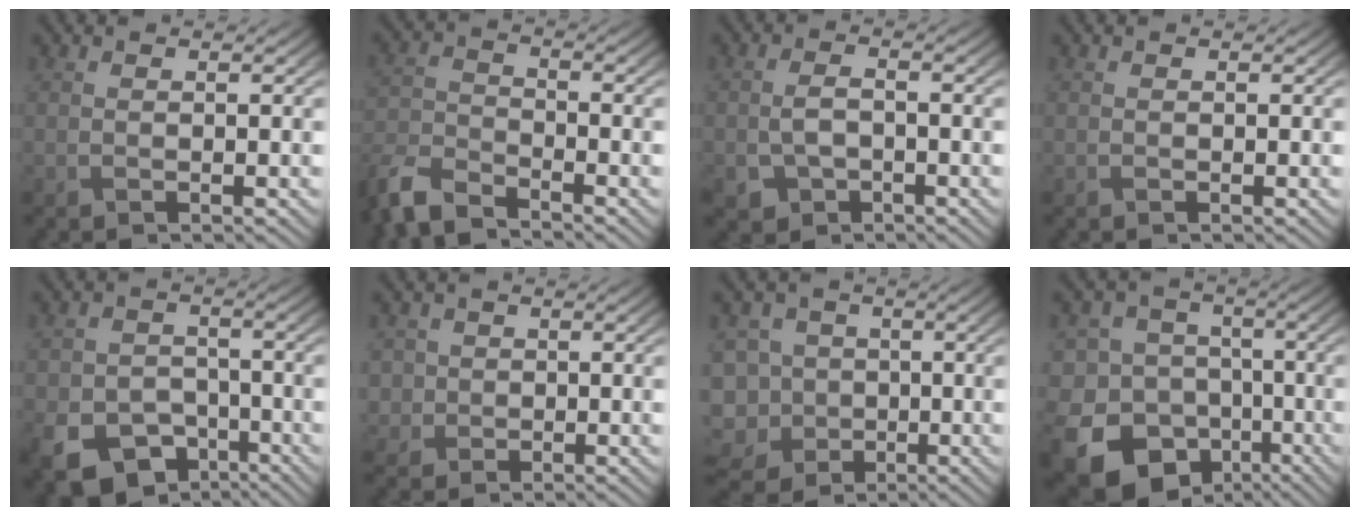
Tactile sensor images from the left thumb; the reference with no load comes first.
{"total": 6.8, "force": [-6.1, 1.8, 2.5], "torque": [-0.060, -0.014, -0.138]}
{"total": 3.5, "force": [-1.3, 2.4, 2.2], "torque": [-0.054, -0.006, -0.023]}
{"total": 0.0}
{"total": 10.3, "force": [-5.9, 7.3, 4.2], "torque": [-0.091, -0.036, -0.099]}
{"total": 3.2, "force": [0.2, 3.2, 0.4], "torque": [-0.017, -0.001, -0.004]}
{"total": 10.2, "force": [-4.2, 8.6, 3.7], "torque": [-0.112, -0.016, -0.097]}
{"total": 18.9, "force": [-9.5, 15.3, 5.8], "torque": [-0.153, -0.057, -0.157]}